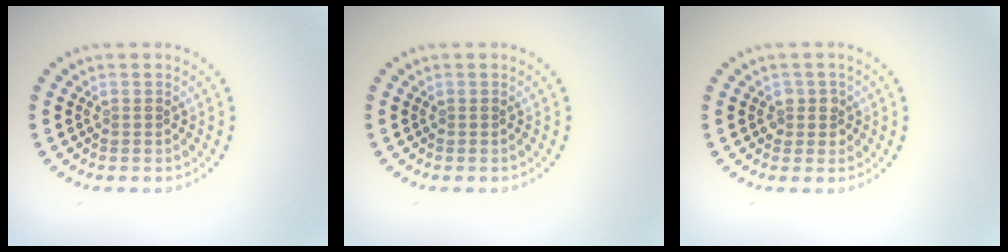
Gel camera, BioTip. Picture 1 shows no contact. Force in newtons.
{"total": 0.0}
{"total": 1.5, "press": 1.4, "slide": 0.6}